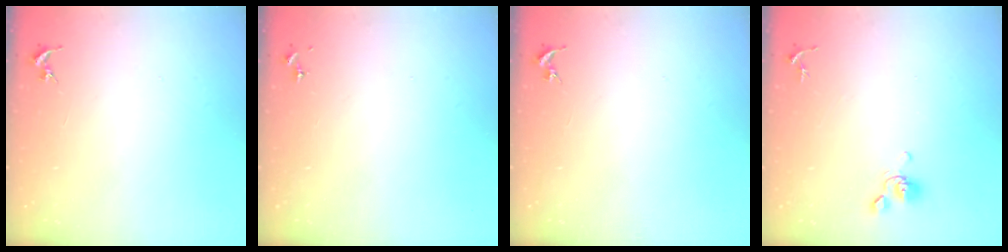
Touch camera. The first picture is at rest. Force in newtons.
{"total": 0.0}
{"total": 0.0}
{"total": 6.2, "press": 6.1, "slide": 1.1}